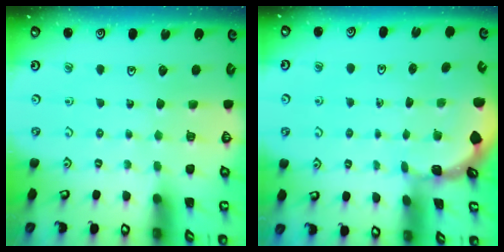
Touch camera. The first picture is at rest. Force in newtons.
{"total": 0.0}